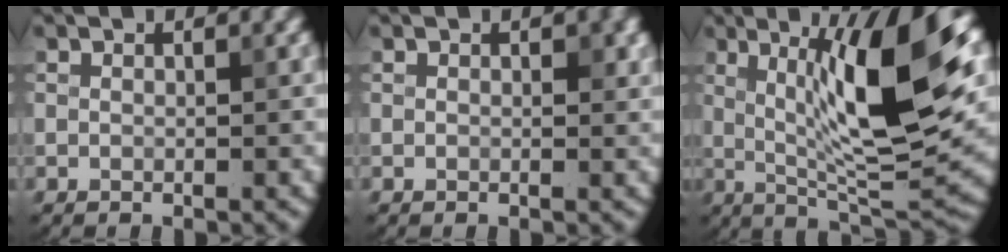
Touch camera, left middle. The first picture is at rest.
{"total": 0.8, "force": [0.3, 0.6, 0.5], "torque": [-0.005, 0.000, 0.005]}
{"total": 10.8, "force": [2.4, 1.9, 10.4], "torque": [-0.160, 0.000, 0.051]}